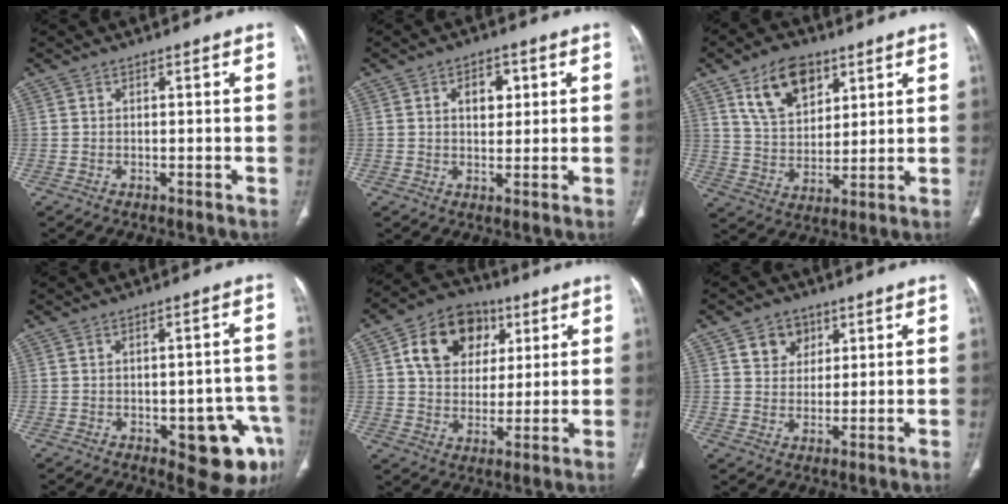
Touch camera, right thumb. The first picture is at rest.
{"total": 5.0, "force": [1.5, 3.2, 3.5], "torque": [-0.029, -0.004, 0.022]}
{"total": 12.5, "force": [6.7, 7.4, 7.5], "torque": [-0.104, -0.030, 0.128]}
{"total": 12.4, "force": [-4.9, 5.3, 10.0], "torque": [-0.089, 0.021, -0.048]}
{"total": 14.4, "force": [5.3, 10.8, 8.0], "torque": [-0.105, -0.002, 0.085]}
{"total": 5.8, "force": [2.8, 4.7, 2.0], "torque": [-0.007, -0.011, 0.047]}